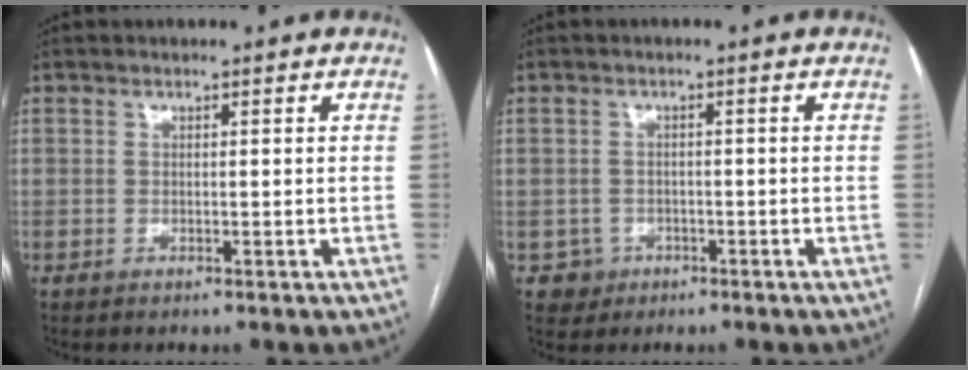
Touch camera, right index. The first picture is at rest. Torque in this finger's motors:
{"motor_torque": [-0.26, 0.16, -0.65, -0.21]}